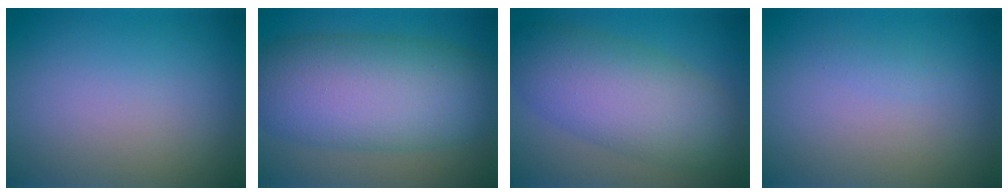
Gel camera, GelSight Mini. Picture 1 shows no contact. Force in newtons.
{"total": 11.3, "press": 11.3, "slide": 0.3}
{"total": 8.2, "press": 8.2, "slide": 0.2}
{"total": 0.6, "press": 0.6, "slide": 0.0}